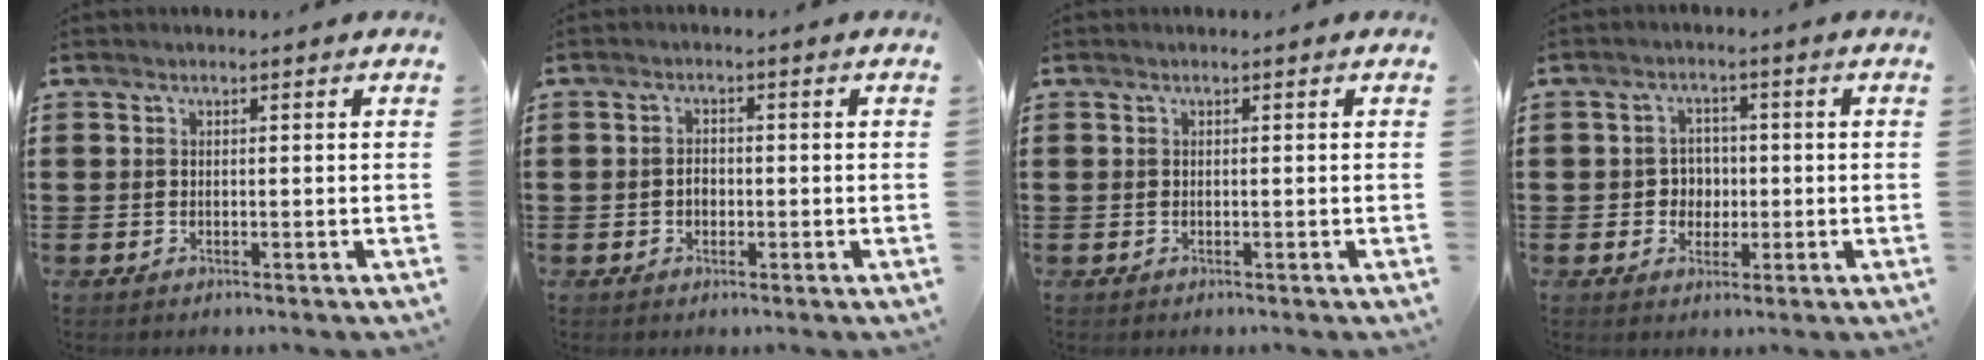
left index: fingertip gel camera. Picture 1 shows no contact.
{"total": 1.7, "force": [-0.4, 1.3, 1.1], "torque": [-0.023, 0.006, -0.009]}
{"total": 0.0}
{"total": 3.3, "force": [-0.4, 3.1, 1.2], "torque": [-0.034, 0.006, -0.013]}